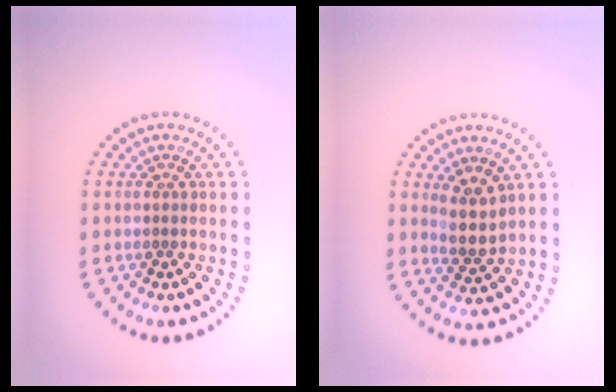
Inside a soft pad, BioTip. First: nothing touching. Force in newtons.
{"total": 2.6, "press": 2.1, "slide": 1.5}